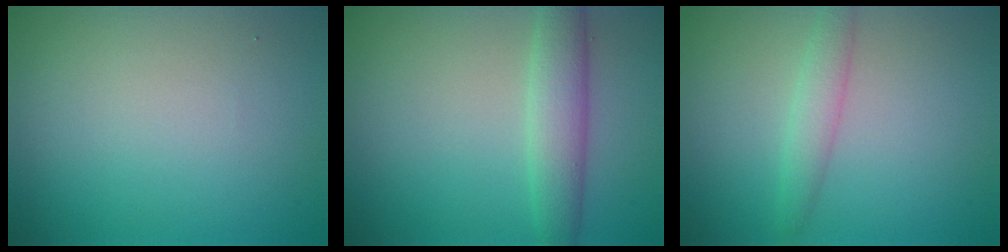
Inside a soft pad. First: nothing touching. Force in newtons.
{"total": 3.5, "press": 3.5, "slide": 0.3}
{"total": 2.0, "press": 2.0, "slide": 0.0}